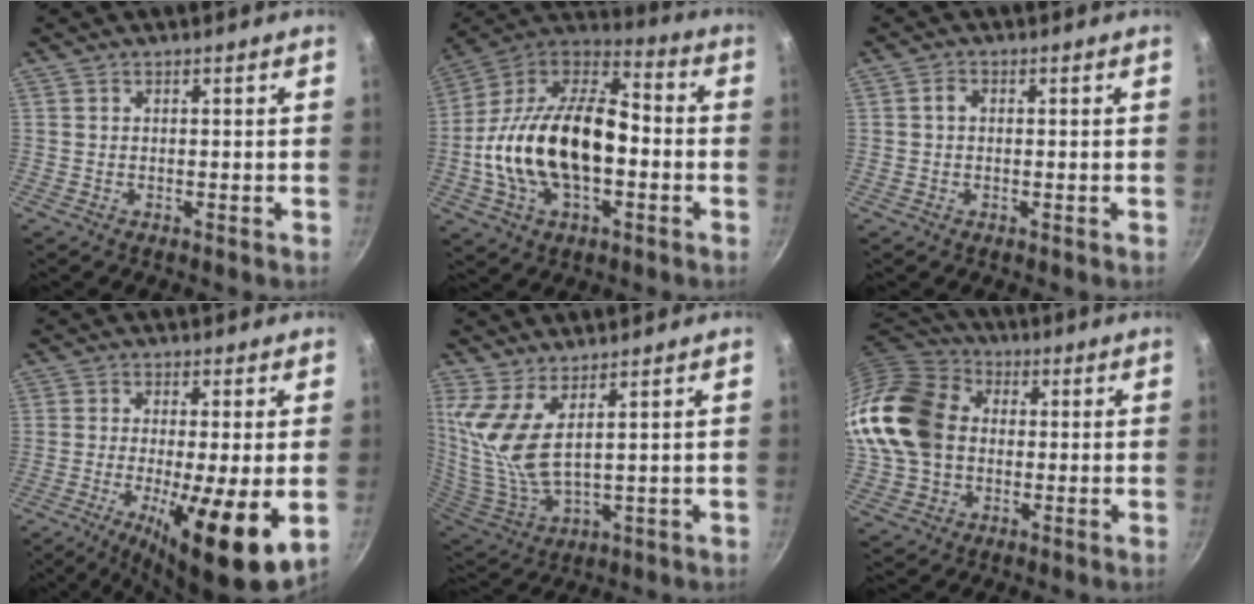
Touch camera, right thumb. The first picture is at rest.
{"total": 24.4, "force": [-3.3, 14.0, 19.7], "torque": [-0.347, 0.051, -0.071]}
{"total": 0.9, "force": [0.0, 0.7, 0.6], "torque": [-0.009, 0.006, -0.001]}
{"total": 13.7, "force": [-3.2, 2.6, 13.0], "torque": [-0.224, -0.012, -0.052]}
{"total": 10.6, "force": [5.6, 3.4, 8.4], "torque": [-0.173, -0.051, 0.120]}
{"total": 22.2, "force": [1.3, 17.1, 14.0], "torque": [-0.292, 0.043, 0.017]}